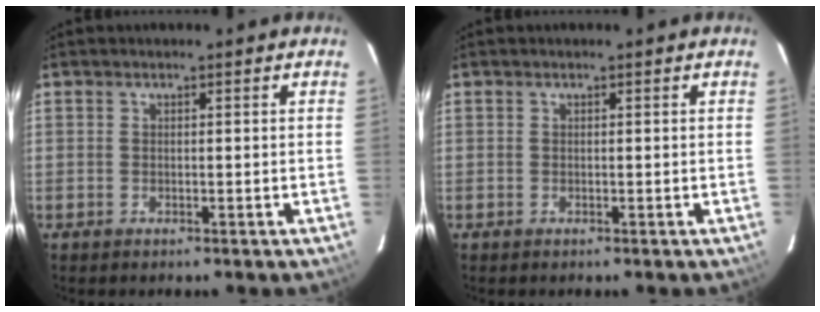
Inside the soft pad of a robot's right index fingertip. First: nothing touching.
{"total": 0.0}